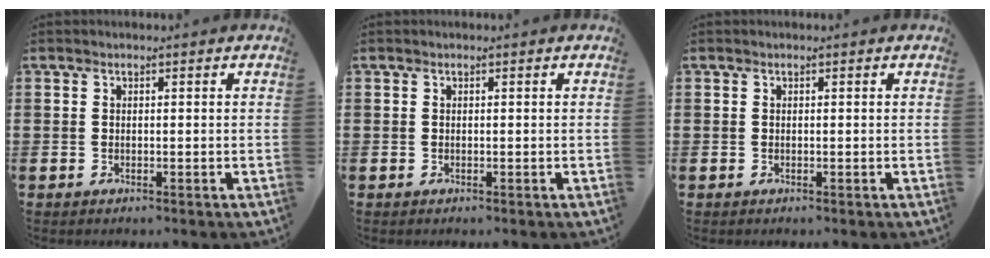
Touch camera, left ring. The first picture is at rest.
{"total": 0.0}
{"total": 0.0}